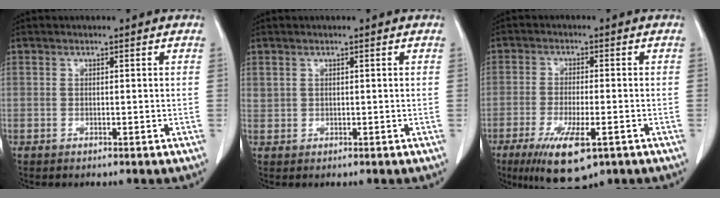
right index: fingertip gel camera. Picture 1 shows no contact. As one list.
[{"total": 0.8, "force": [0.5, 0.6, 0.1], "torque": [0.004, 0.008, 0.011]}, {"total": 9.9, "force": [-5.2, 2.5, 8.1], "torque": [-0.142, -0.023, -0.078]}]